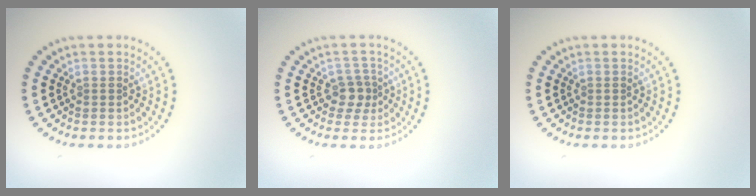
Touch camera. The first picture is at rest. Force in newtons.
{"total": 1.9, "press": 1.6, "slide": 1.1}
{"total": 0.0}